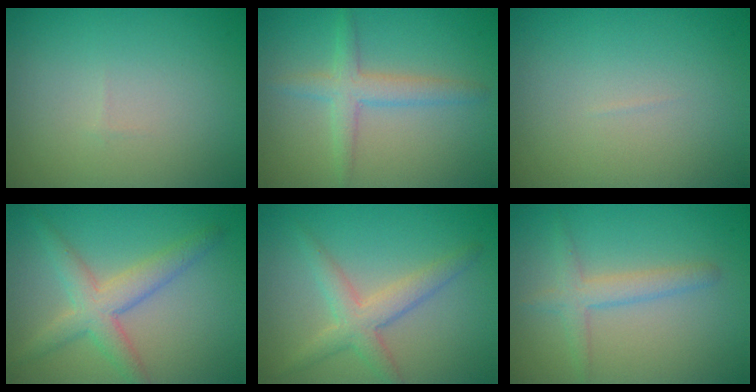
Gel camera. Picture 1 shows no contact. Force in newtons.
{"total": 2.7, "press": 2.7, "slide": 0.2}
{"total": 0.0}
{"total": 4.1, "press": 4.1, "slide": 0.1}
{"total": 3.3, "press": 3.3, "slide": 0.1}
{"total": 2.4, "press": 2.4, "slide": 0.1}